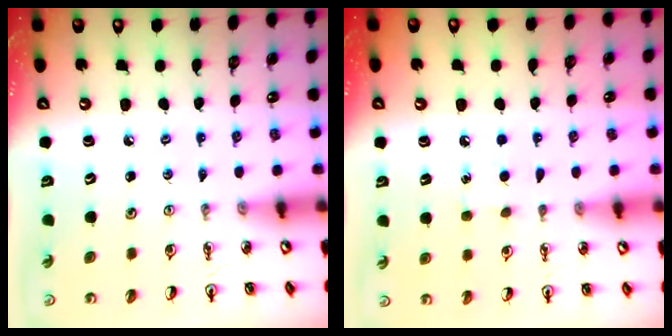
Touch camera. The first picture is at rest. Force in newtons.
{"total": 5.8, "press": 5.8, "slide": 0.7}